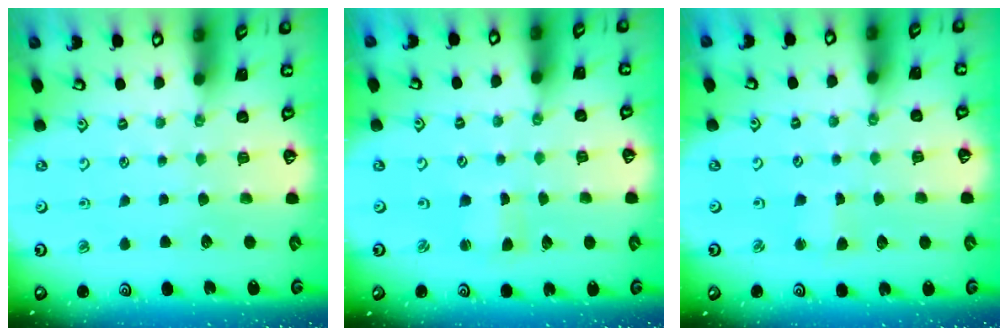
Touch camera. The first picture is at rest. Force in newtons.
{"total": 1.5, "press": 1.5, "slide": 0.1}
{"total": 2.2, "press": 2.2, "slide": 0.3}